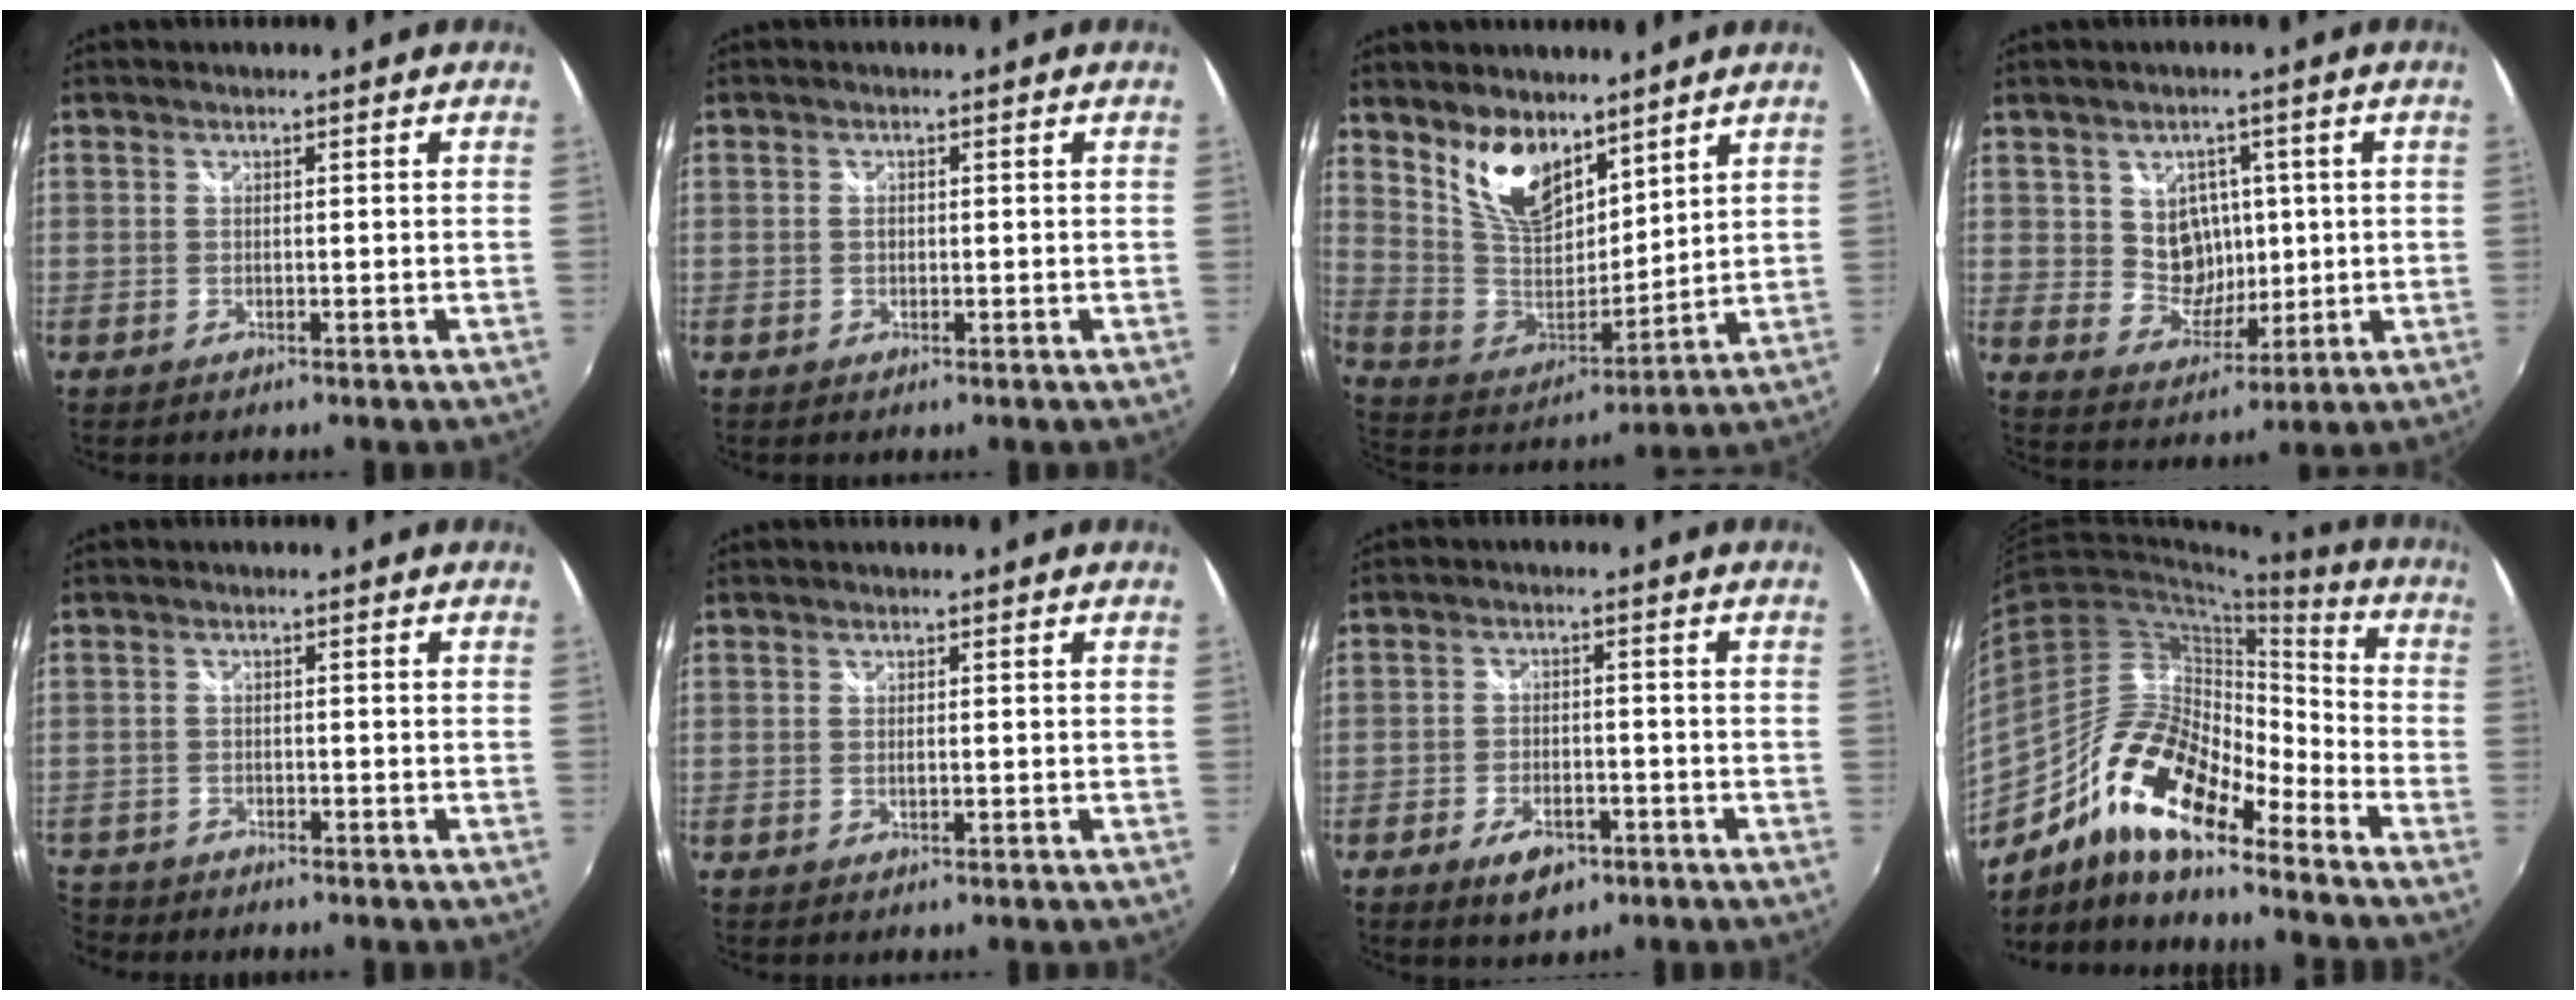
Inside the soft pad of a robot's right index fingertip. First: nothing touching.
{"total": 0.8, "force": [0.0, 0.7, 0.4], "torque": [-0.007, 0.001, -0.002]}
{"total": 13.9, "force": [9.2, 6.9, 7.9], "torque": [-0.155, 0.001, 0.186]}
{"total": 7.4, "force": [1.6, 6.7, 2.7], "torque": [-0.048, 0.006, 0.041]}
{"total": 5.7, "force": [-4.7, 3.2, 0.7], "torque": [-0.048, -0.010, -0.094]}
{"total": 0.7, "force": [-0.1, 0.1, 0.7], "torque": [-0.014, 0.001, -0.004]}
{"total": 6.7, "force": [-4.1, 3.6, 3.9], "torque": [-0.094, -0.003, -0.064]}
{"total": 18.7, "force": [-11.7, 6.7, 13.0], "torque": [-0.234, -0.002, -0.234]}